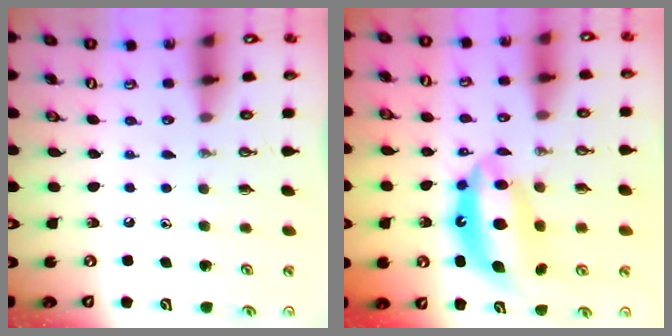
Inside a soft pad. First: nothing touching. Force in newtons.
{"total": 12.9, "press": 12.9, "slide": 0.8}